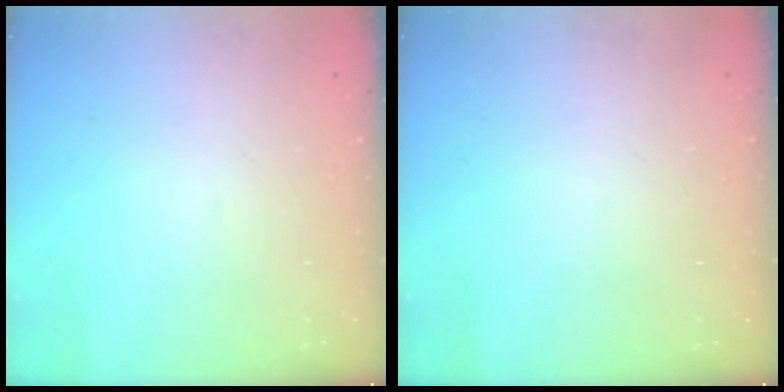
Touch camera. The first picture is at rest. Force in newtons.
{"total": 0.0}